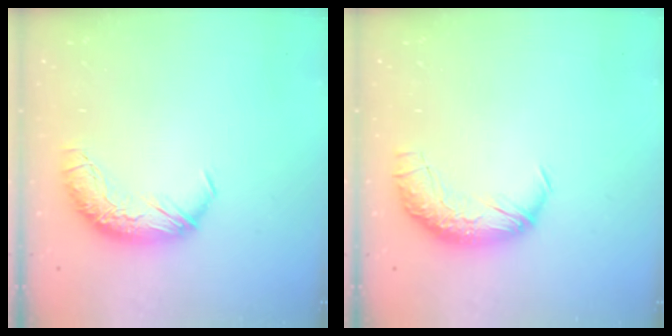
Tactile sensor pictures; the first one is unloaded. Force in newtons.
{"total": 2.3, "press": 1.0, "slide": 2.1}